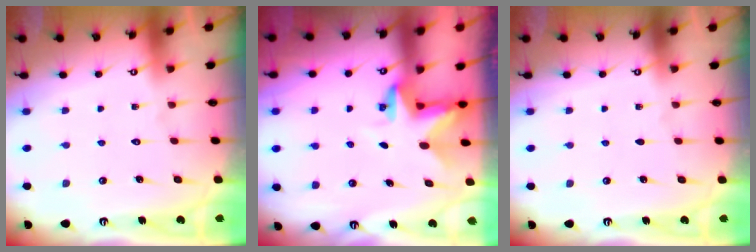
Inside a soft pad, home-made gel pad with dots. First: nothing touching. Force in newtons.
{"total": 2.8, "press": 2.8, "slide": 0.2}
{"total": 0.0}